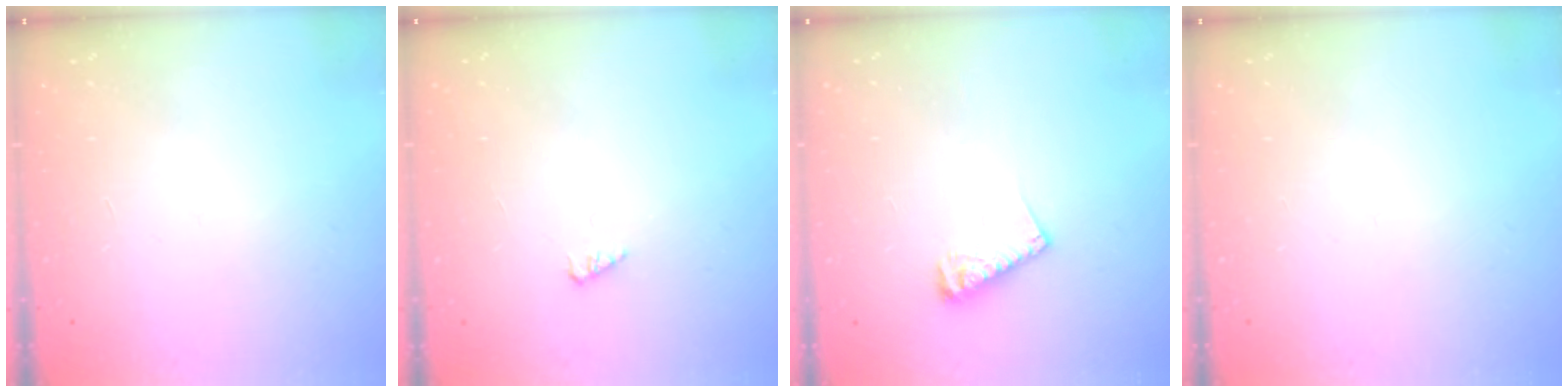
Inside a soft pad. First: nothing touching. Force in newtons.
{"total": 1.3, "press": 1.3, "slide": 0.1}
{"total": 7.3, "press": 7.3, "slide": 0.4}
{"total": 0.0}